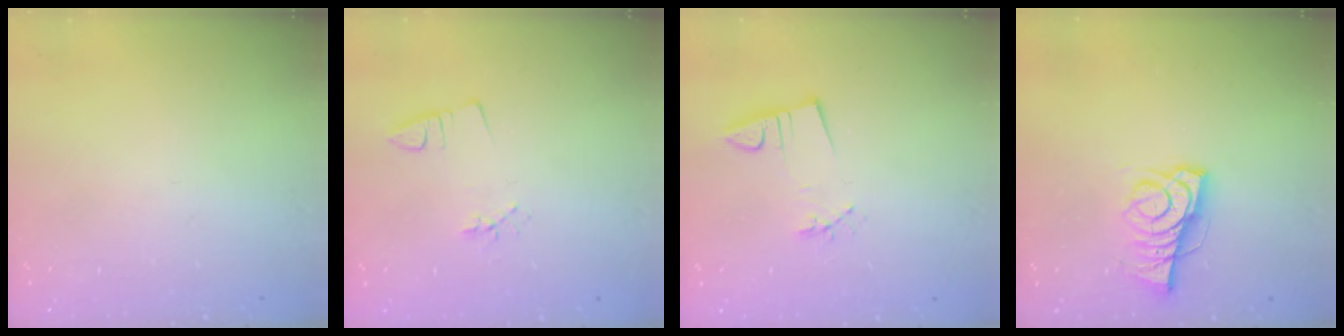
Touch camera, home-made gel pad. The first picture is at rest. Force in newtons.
{"total": 2.2, "press": 1.7, "slide": 1.4}
{"total": 3.6, "press": 2.1, "slide": 2.9}
{"total": 7.1, "press": 7.0, "slide": 1.0}